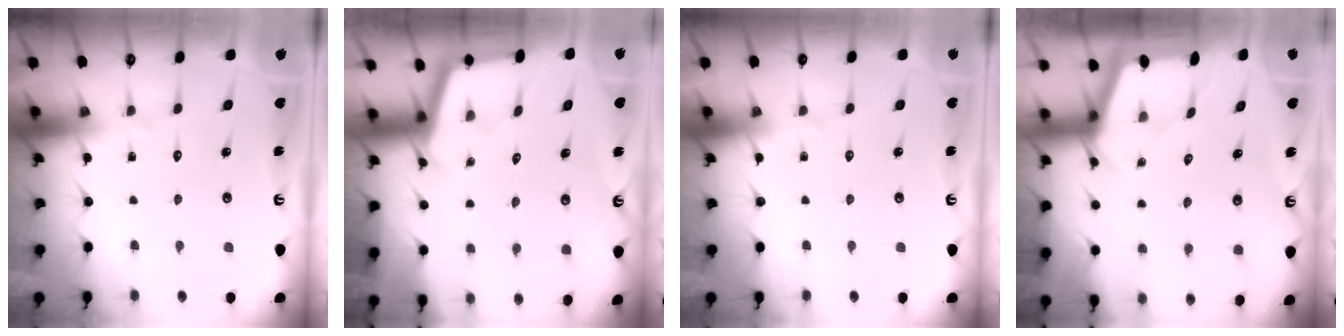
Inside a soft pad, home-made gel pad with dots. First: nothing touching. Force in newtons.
{"total": 2.5, "press": 2.5, "slide": 0.2}
{"total": 0.0}
{"total": 2.3, "press": 2.3, "slide": 0.3}